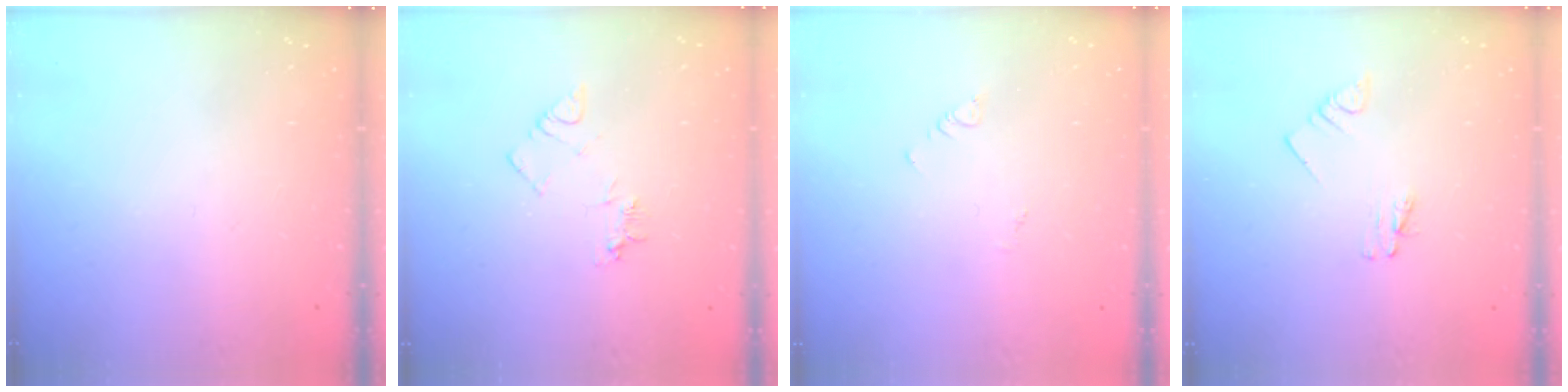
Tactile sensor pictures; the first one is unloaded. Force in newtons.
{"total": 5.6, "press": 5.5, "slide": 0.6}
{"total": 1.9, "press": 1.9, "slide": 0.4}
{"total": 1.6, "press": 1.6, "slide": 0.2}